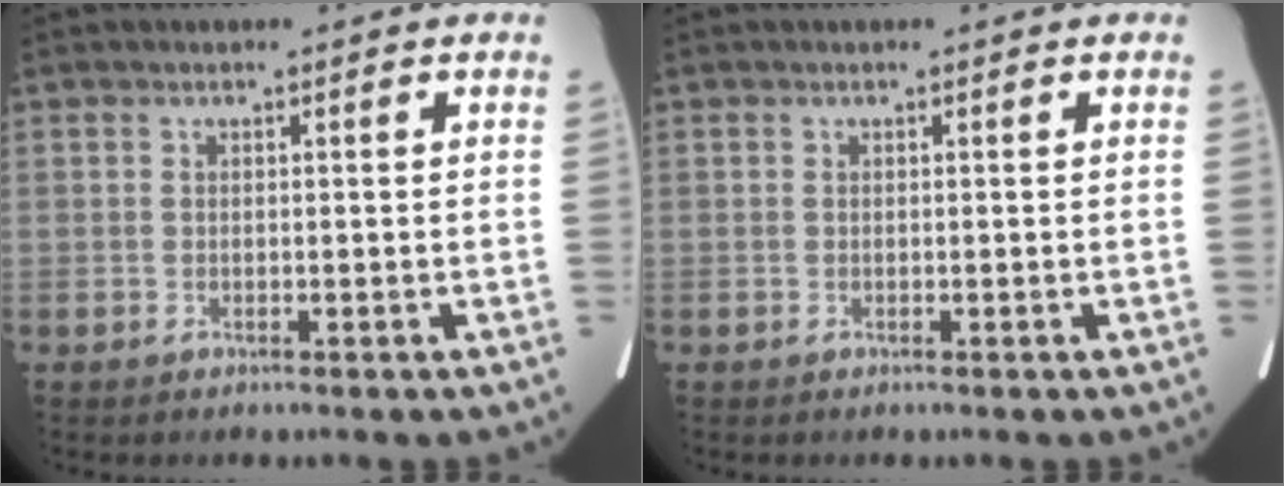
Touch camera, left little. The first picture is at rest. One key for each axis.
{"total": 0.0}